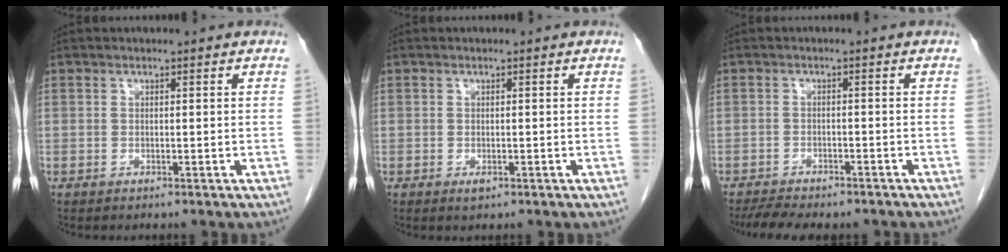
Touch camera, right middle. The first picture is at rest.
{"total": 0.9, "force": [-0.4, 0.5, 0.7], "torque": [-0.011, -0.001, -0.003]}
{"total": 7.4, "force": [-6.4, 1.9, 3.2], "torque": [-0.048, -0.004, -0.092]}